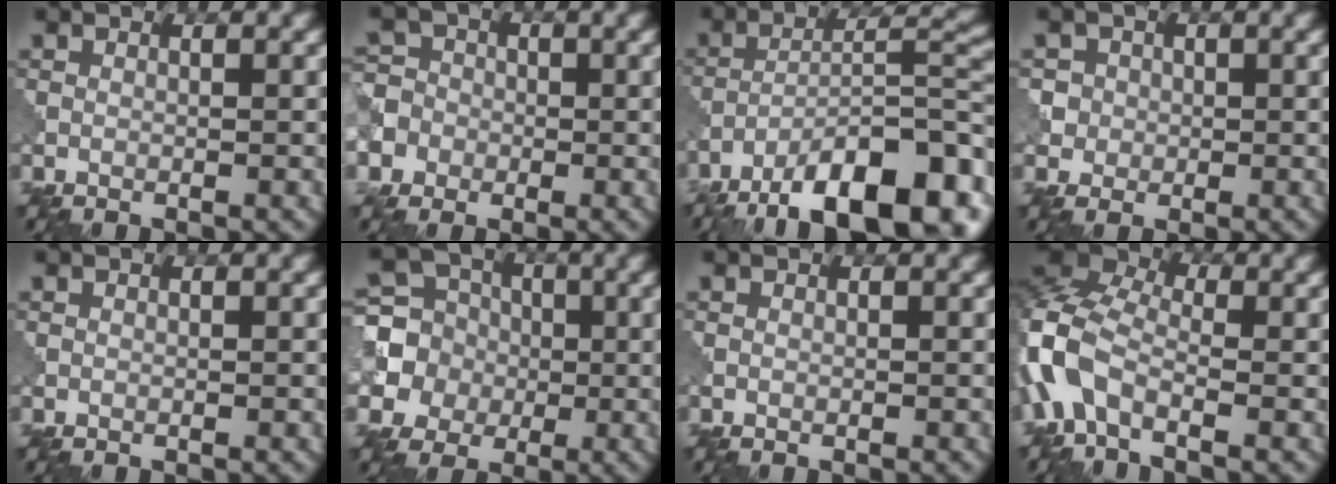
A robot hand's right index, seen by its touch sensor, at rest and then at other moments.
{"total": 6.7, "force": [-3.5, 5.7, 0.6], "torque": [-0.042, -0.012, -0.076]}
{"total": 14.0, "force": [-10.0, 4.0, 8.9], "torque": [-0.150, 0.002, -0.154]}
{"total": 2.0, "force": [0.0, 1.9, -0.5], "torque": [0.001, 0.002, 0.000]}
{"total": 0.0}
{"total": 4.1, "force": [-0.6, 4.1, -0.1], "torque": [0.003, 0.002, -0.021]}
{"total": 0.0}
{"total": 6.9, "force": [-2.7, 3.9, 5.0], "torque": [-0.126, 0.003, -0.071]}